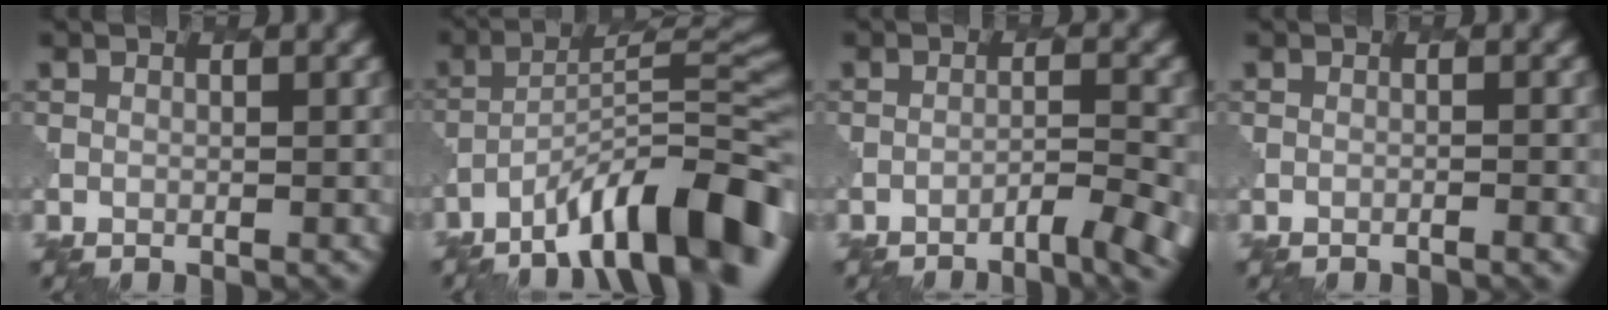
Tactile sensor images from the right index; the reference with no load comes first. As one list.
[{"total": 12.5, "force": [-8.2, 3.2, 8.9], "torque": [-0.129, 0.014, -0.137]}, {"total": 4.6, "force": [-3.0, 1.0, 3.3], "torque": [-0.040, 0.005, -0.043]}, {"total": 0.8, "force": [-0.4, 0.2, 0.6], "torque": [-0.002, -0.002, -0.012]}]